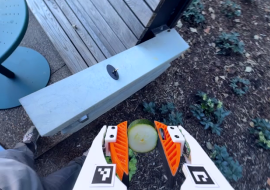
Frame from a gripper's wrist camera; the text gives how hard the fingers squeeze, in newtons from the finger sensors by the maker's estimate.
{"total": 10.5, "left": 10.5, "right": 10.5}